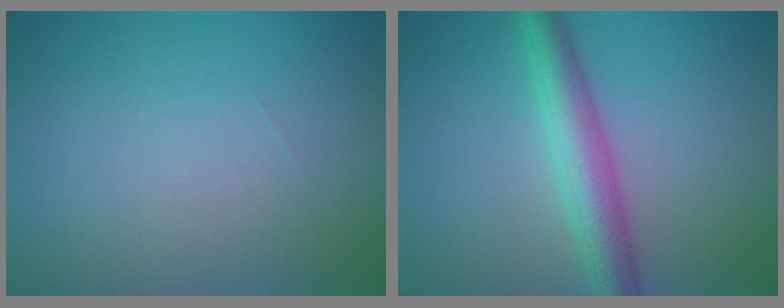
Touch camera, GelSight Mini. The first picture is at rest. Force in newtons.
{"total": 4.5, "press": 4.5, "slide": 0.1}